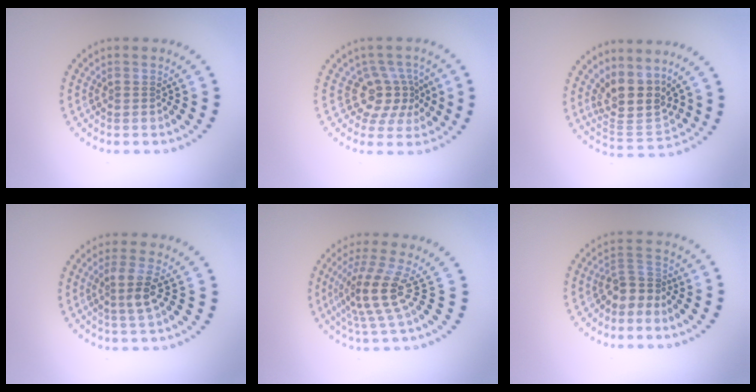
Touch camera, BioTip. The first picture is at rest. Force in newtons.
{"total": 3.5, "press": 2.6, "slide": 2.3}
{"total": 4.1, "press": 3.2, "slide": 2.5}
{"total": 2.7, "press": 2.4, "slide": 1.3}
{"total": 4.4, "press": 3.0, "slide": 3.2}
{"total": 2.6, "press": 2.0, "slide": 1.7}